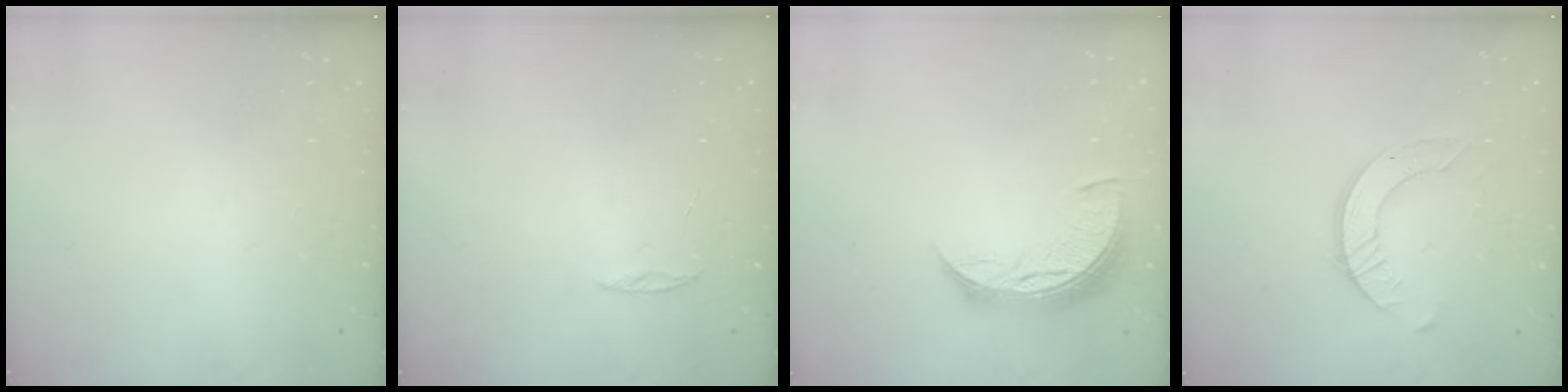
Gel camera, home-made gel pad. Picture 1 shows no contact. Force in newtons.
{"total": 2.0, "press": 2.0, "slide": 0.2}
{"total": 8.6, "press": 8.6, "slide": 0.8}
{"total": 8.0, "press": 7.9, "slide": 0.8}